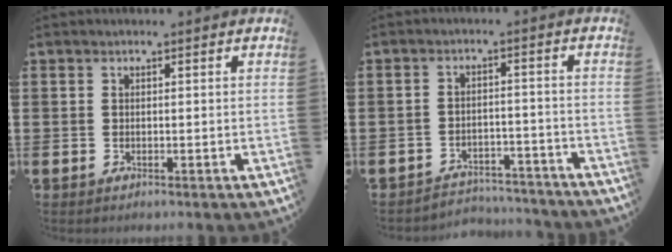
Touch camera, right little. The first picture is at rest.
{"total": 3.3, "force": [-3.2, 0.5, -0.1], "torque": [-0.006, 0.004, -0.070]}